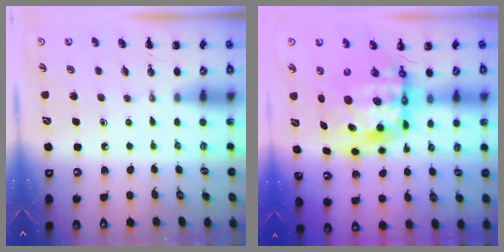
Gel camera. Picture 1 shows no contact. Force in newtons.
{"total": 14.1, "press": 13.7, "slide": 3.2}